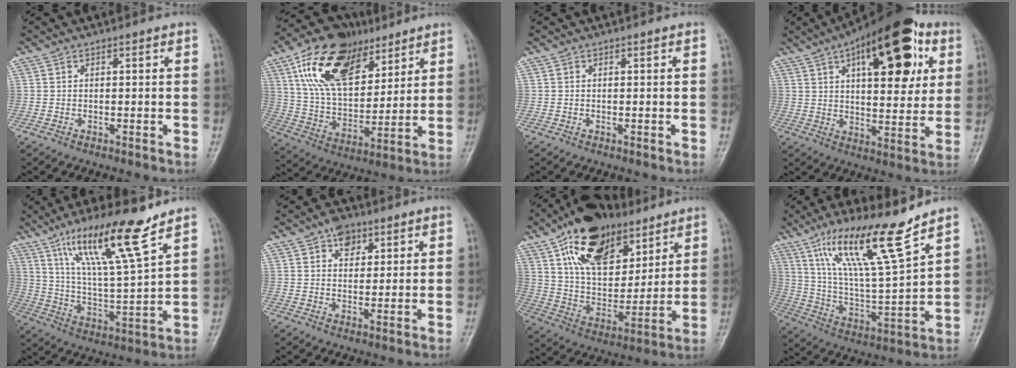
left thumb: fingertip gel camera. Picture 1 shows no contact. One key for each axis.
{"total": 20.8, "fx": 10.9, "fy": 11.6, "fz": 13.3, "tx": -0.201, "ty": -0.028, "tz": 0.201}
{"total": 0.0}
{"total": 23.4, "fx": 9.4, "fy": 10.3, "fz": 18.8, "tx": -0.242, "ty": -0.008, "tz": 0.137}
{"total": 16.4, "fx": 10.8, "fy": 1.7, "fz": 12.3, "tx": -0.213, "ty": -0.054, "tz": 0.198}
{"total": 4.7, "fx": 2.6, "fy": 3.2, "fz": 2.4, "tx": -0.013, "ty": -0.010, "tz": 0.038}
{"total": 21.6, "fx": 12.5, "fy": 11.8, "fz": 13.1, "tx": -0.179, "ty": -0.048, "tz": 0.225}
{"total": 17.9, "fx": 11.8, "fy": 2.1, "fz": 13.2, "tx": -0.224, "ty": -0.061, "tz": 0.221}